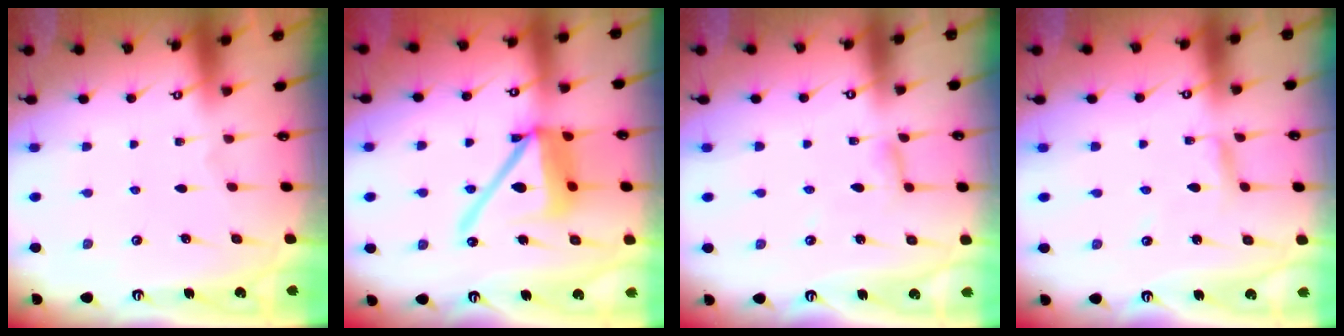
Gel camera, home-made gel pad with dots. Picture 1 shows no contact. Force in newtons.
{"total": 15.8, "press": 15.7, "slide": 2.2}
{"total": 4.8, "press": 4.7, "slide": 0.5}
{"total": 2.3, "press": 2.3, "slide": 0.2}